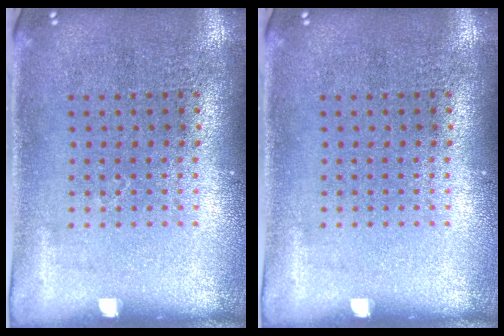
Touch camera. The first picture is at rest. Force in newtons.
{"total": 0.0}